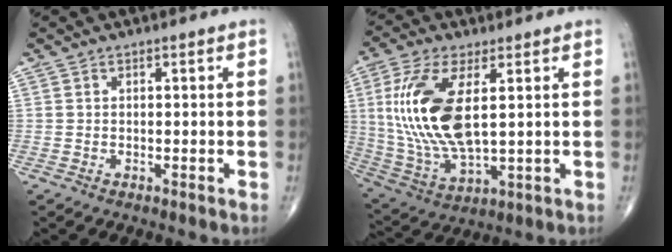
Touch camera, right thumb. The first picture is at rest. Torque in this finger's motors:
{"motor_torque": [-0.65, 1.74, 1.73, 0.50, 0.59]}